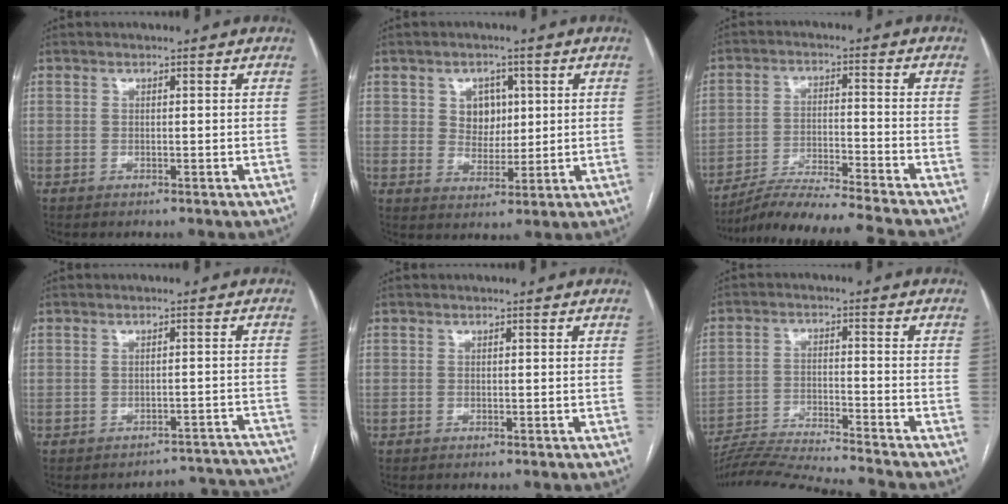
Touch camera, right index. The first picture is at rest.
{"total": 5.3, "force": [1.6, 4.3, 2.6], "torque": [-0.039, 0.007, 0.033]}
{"total": 13.6, "force": [-12.5, -1.9, 4.9], "torque": [-0.067, -0.012, -0.210]}
{"total": 10.6, "force": [-10.4, 2.2, -0.3], "torque": [0.030, 0.035, -0.107]}
{"total": 0.0}
{"total": 14.1, "force": [-13.3, -2.2, 4.2], "torque": [-0.057, -0.012, -0.222]}